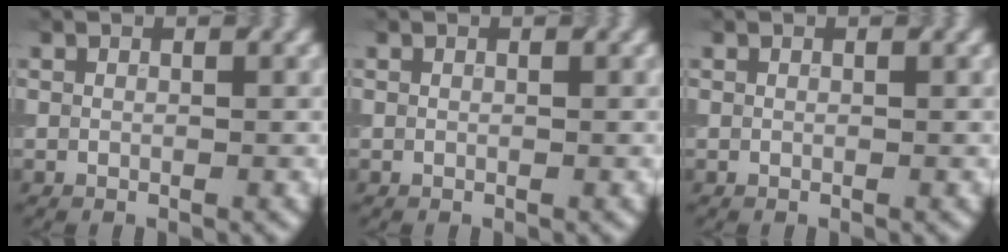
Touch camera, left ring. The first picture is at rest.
{"total": 0.0}
{"total": 0.0}